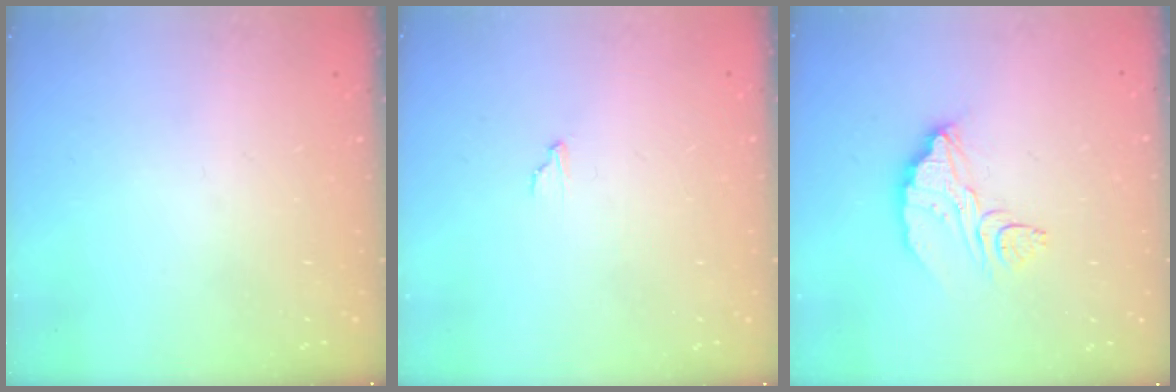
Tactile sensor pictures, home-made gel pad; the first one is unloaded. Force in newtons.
{"total": 2.3, "press": 2.3, "slide": 0.1}
{"total": 10.1, "press": 10.1, "slide": 0.7}